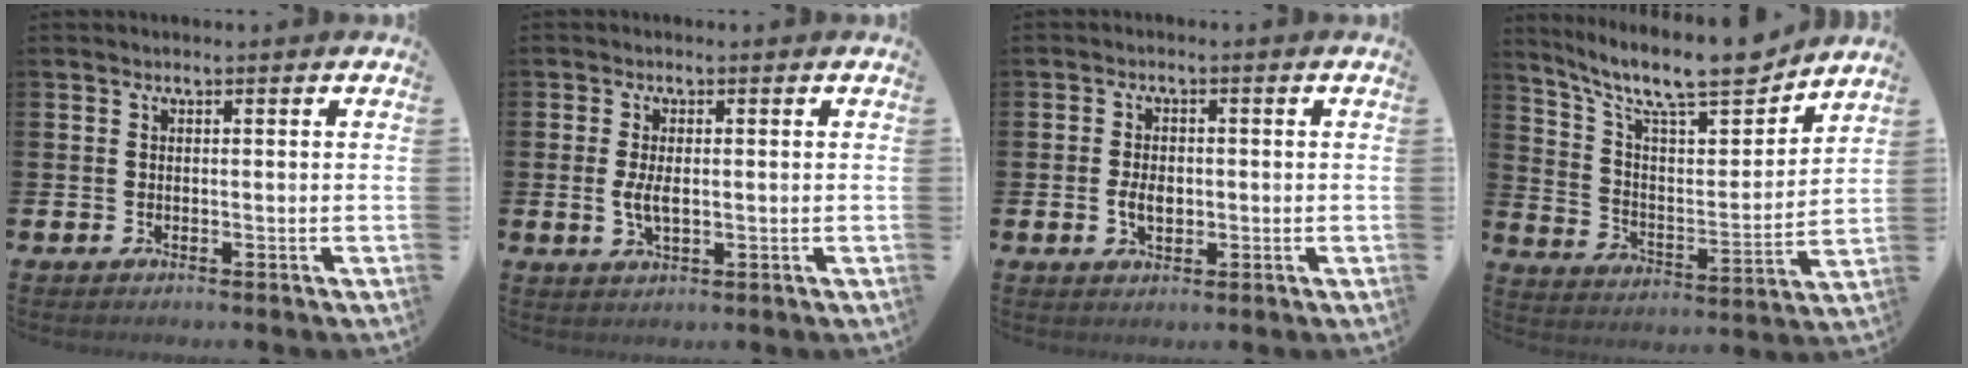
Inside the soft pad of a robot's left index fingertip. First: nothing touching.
{"total": 2.9, "force": [0.0, 1.4, 2.6], "torque": [-0.050, 0.005, -0.002]}
{"total": 3.1, "force": [-0.3, 2.0, 2.3], "torque": [-0.028, -0.001, -0.011]}
{"total": 12.3, "force": [10.6, 2.7, 5.7], "torque": [-0.133, -0.078, 0.179]}